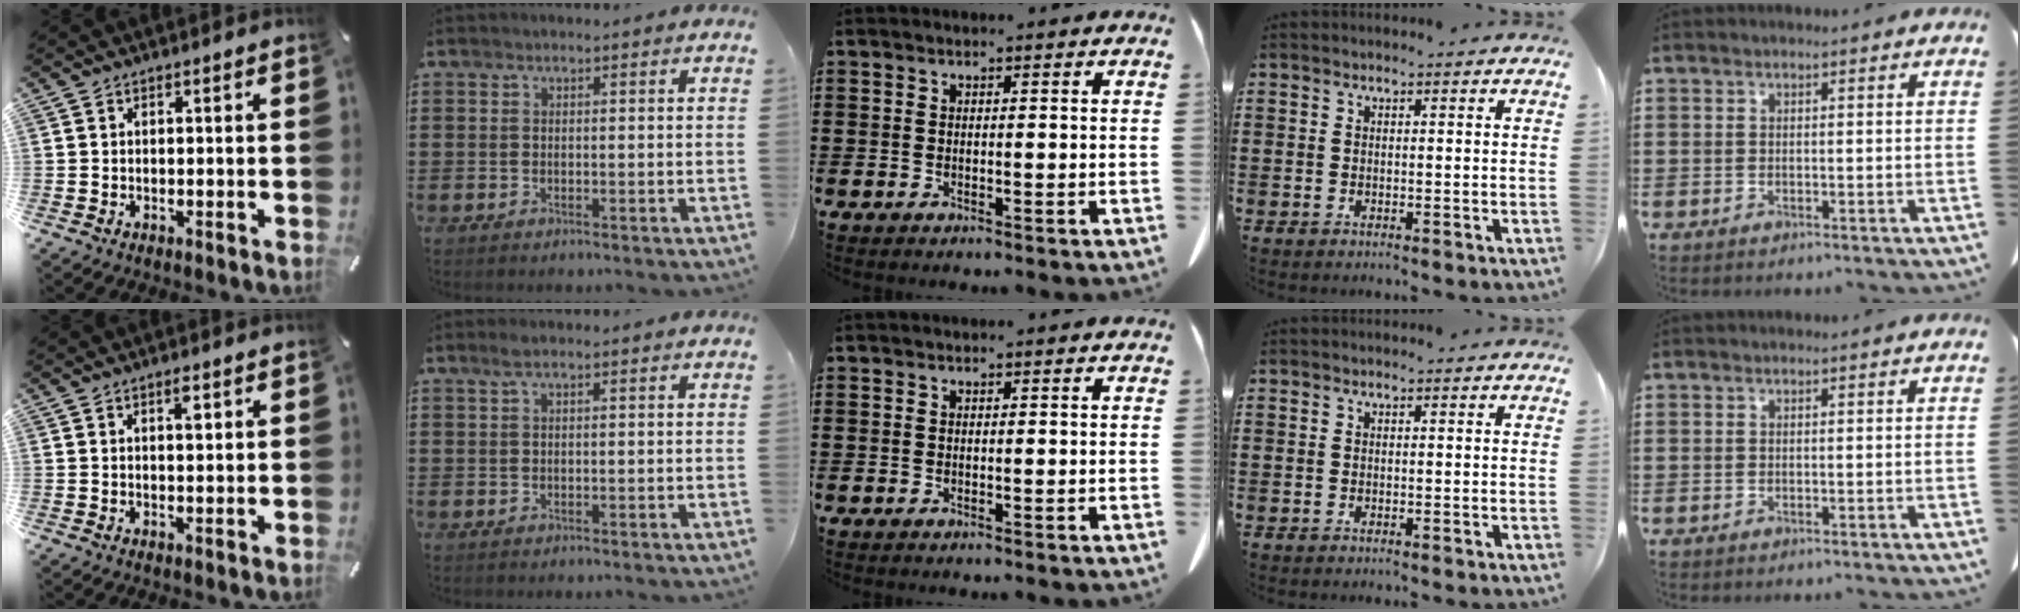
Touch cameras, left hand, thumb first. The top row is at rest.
{"thumb": {"total": 2.1, "force": [0.9, 0.7, 1.7], "torque": [-0.028, -0.001, 0.013]}, "index": {"total": 1.0, "force": [0.5, 0.1, 0.9], "torque": [-0.019, 0.001, 0.009]}}